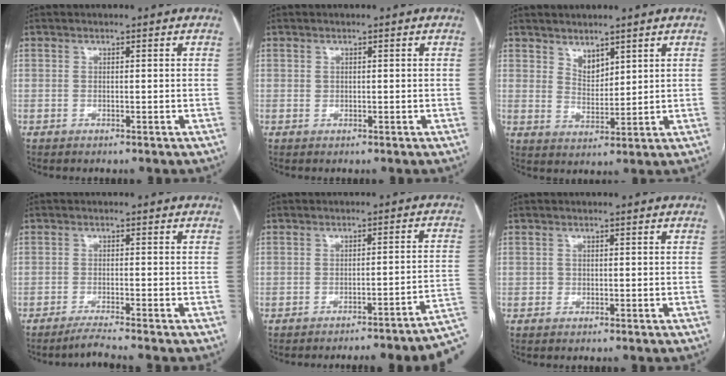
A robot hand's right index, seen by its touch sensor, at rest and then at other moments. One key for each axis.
{"total": 0.6, "fx": 0.1, "fy": 0.5, "fz": 0.2, "tx": -0.001, "ty": 0.001, "tz": 0.002}
{"total": 3.6, "fx": 2.7, "fy": 1.7, "fz": 1.6, "tx": -0.030, "ty": -0.005, "tz": 0.061}
{"total": 3.3, "fx": -2.9, "fy": -1.4, "fz": 0.9, "tx": -0.024, "ty": -0.013, "tz": -0.055}
{"total": 11.0, "fx": -8.3, "fy": -0.2, "fz": 7.1, "tx": -0.038, "ty": 0.021, "tz": -0.096}
{"total": 0.7, "fx": -0.2, "fy": 0.6, "fz": 0.0, "tx": 0.000, "ty": 0.004, "tz": -0.004}